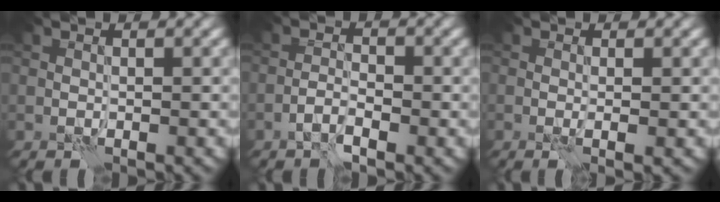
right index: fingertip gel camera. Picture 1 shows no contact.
{"total": 2.0, "force": [-1.2, 0.7, 1.4], "torque": [-0.025, 0.007, -0.028]}
{"total": 1.6, "force": [-0.1, 0.3, 1.6], "torque": [-0.022, -0.002, -0.006]}